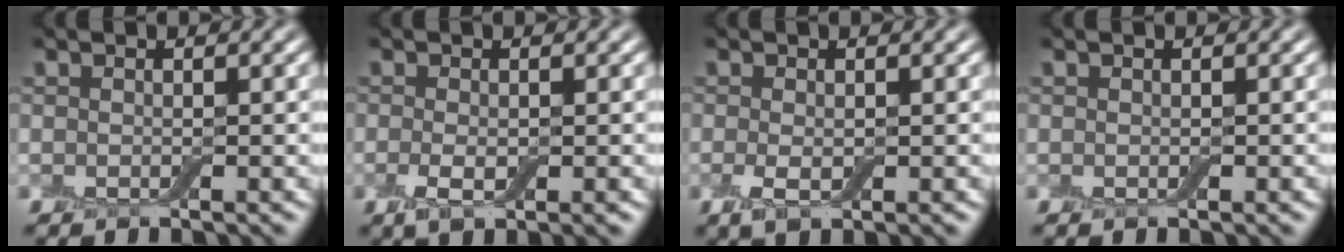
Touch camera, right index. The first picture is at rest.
{"total": 2.4, "force": [-0.7, 1.1, 2.0], "torque": [-0.043, -0.011, -0.013]}
{"total": 2.1, "force": [-0.4, 1.0, 1.8], "torque": [-0.041, -0.009, -0.007]}
{"total": 0.0}